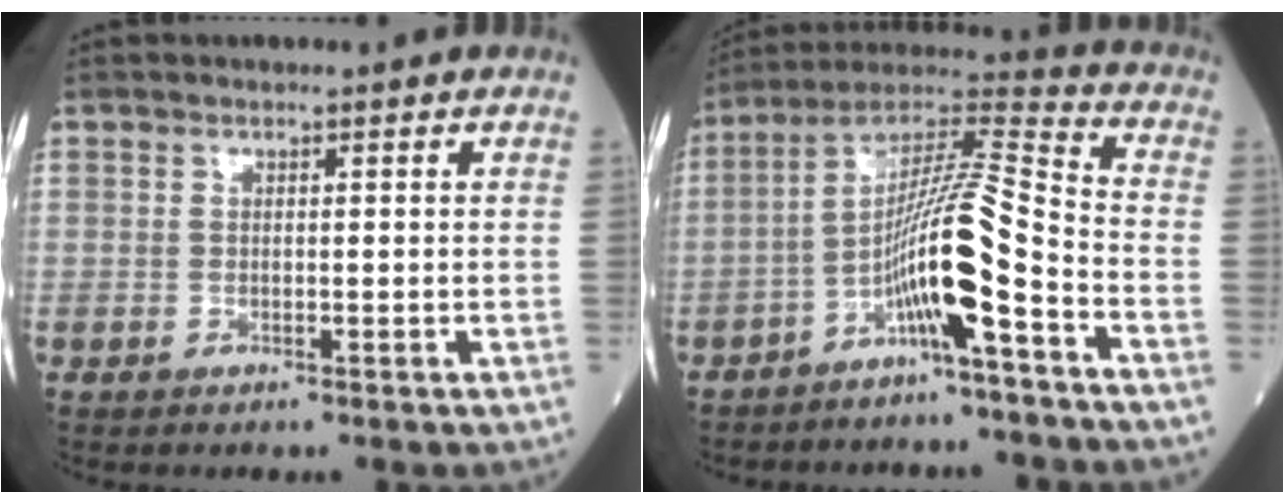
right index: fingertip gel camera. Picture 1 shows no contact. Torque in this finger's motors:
{"motor_torque": [1.85, -0.29, 1.05, 0.21]}